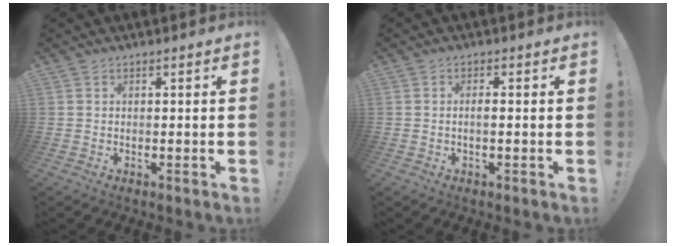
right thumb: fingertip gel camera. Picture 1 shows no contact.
{"total": 2.0, "force": [-0.6, 0.1, 1.9], "torque": [-0.032, 0.000, -0.012]}